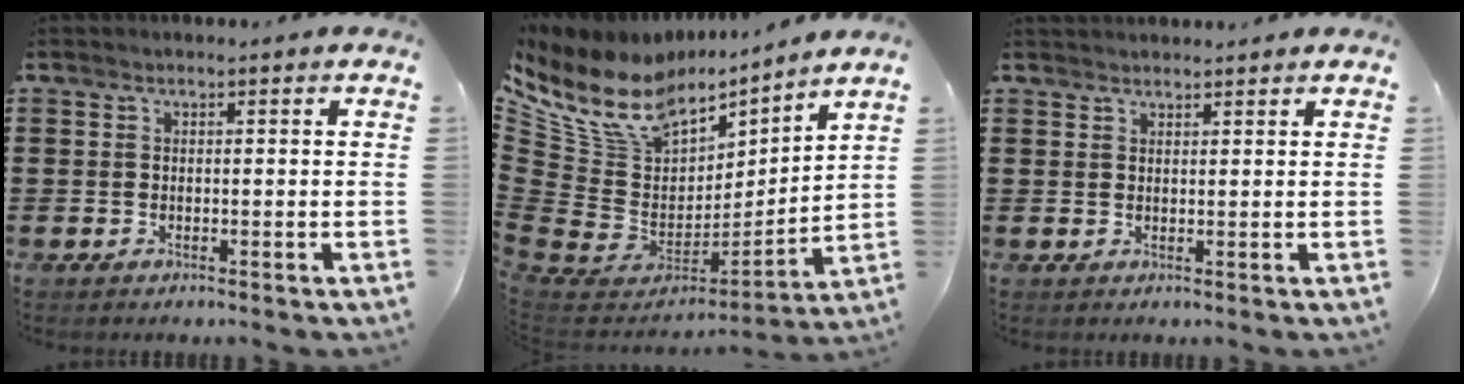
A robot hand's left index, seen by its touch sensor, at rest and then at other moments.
{"total": 11.6, "force": [7.5, 7.4, 4.9], "torque": [-0.157, -0.060, 0.136]}
{"total": 1.4, "force": [1.4, 0.2, 0.0], "torque": [-0.002, 0.000, 0.028]}